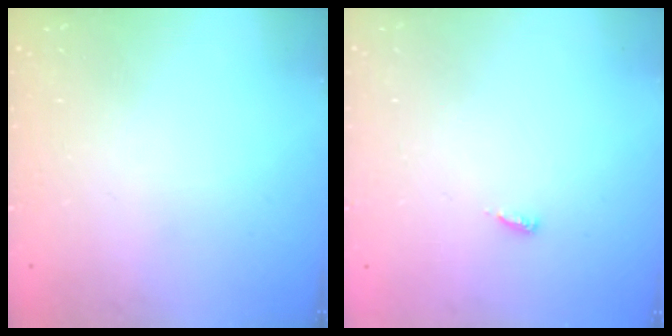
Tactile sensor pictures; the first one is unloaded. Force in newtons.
{"total": 2.9, "press": 2.9, "slide": 0.2}